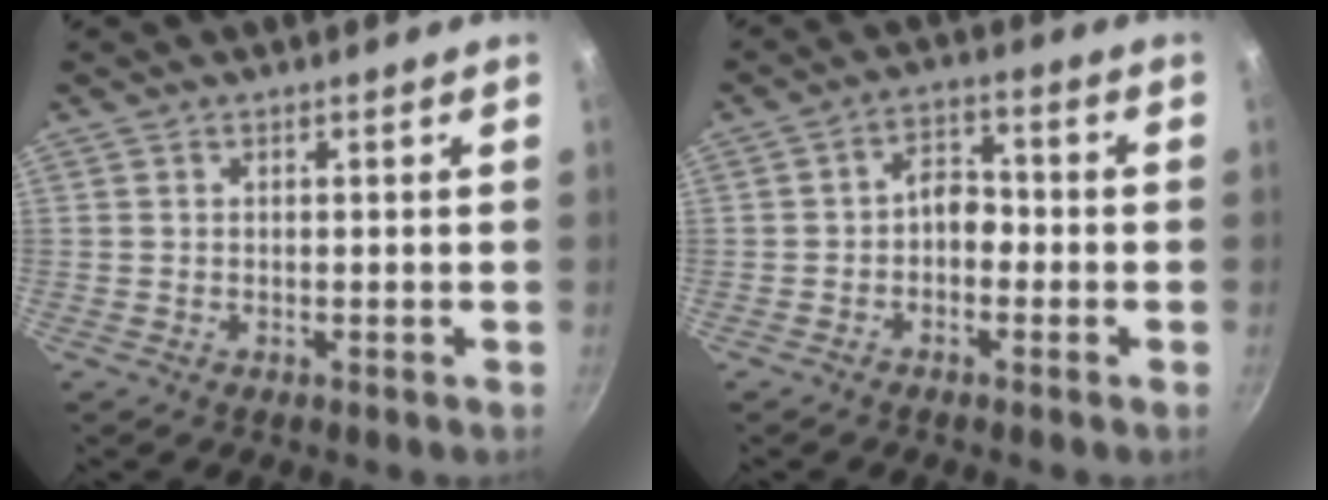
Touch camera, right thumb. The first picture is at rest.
{"total": 4.5, "force": [-1.3, 3.0, 3.0], "torque": [-0.028, 0.025, -0.030]}